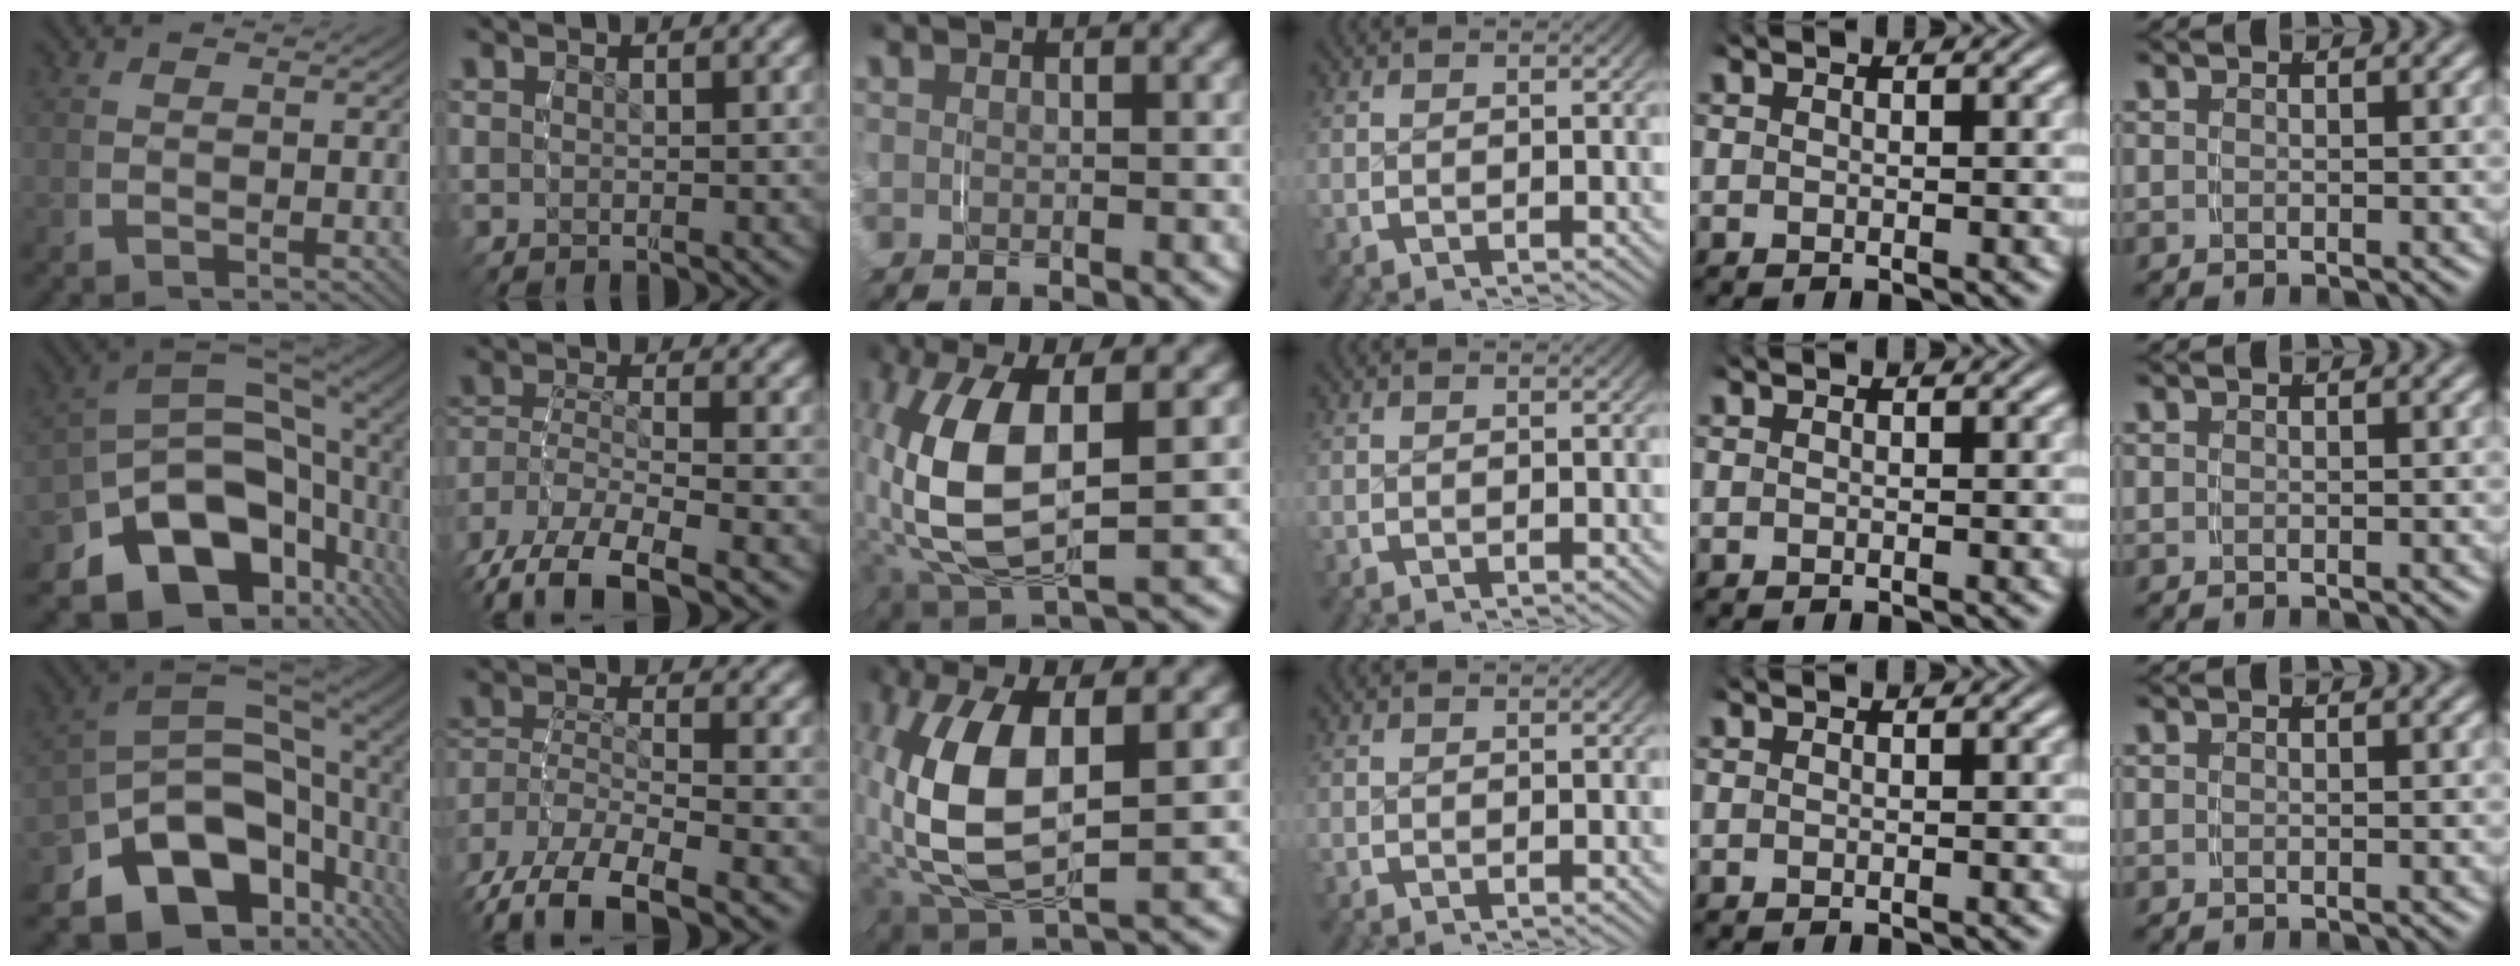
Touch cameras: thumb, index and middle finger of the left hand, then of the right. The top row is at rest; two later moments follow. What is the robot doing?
{"motion": "grasp_and_lifting", "object": "shorts"}